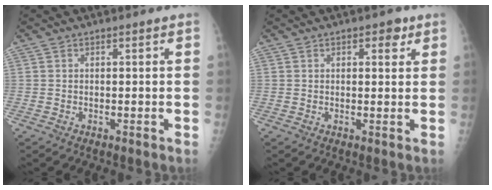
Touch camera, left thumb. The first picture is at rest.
{"total": 3.0, "force": [1.5, 1.6, 2.0], "torque": [-0.011, -0.003, 0.017]}